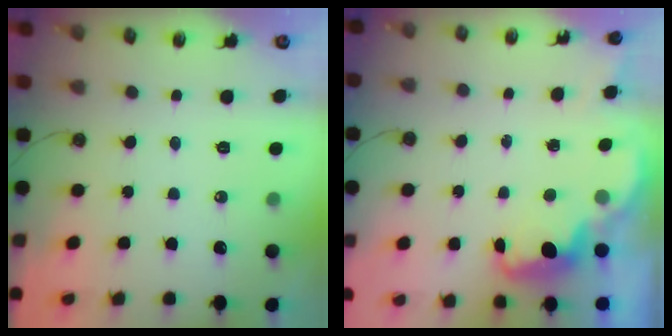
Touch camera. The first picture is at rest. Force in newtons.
{"total": 2.3, "press": 2.3, "slide": 0.5}